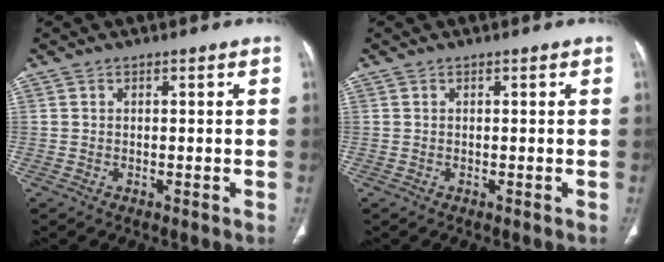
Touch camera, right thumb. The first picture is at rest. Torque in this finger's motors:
{"motor_torque": [0.02, 0.01, 0.09, 0.11, 0.00]}